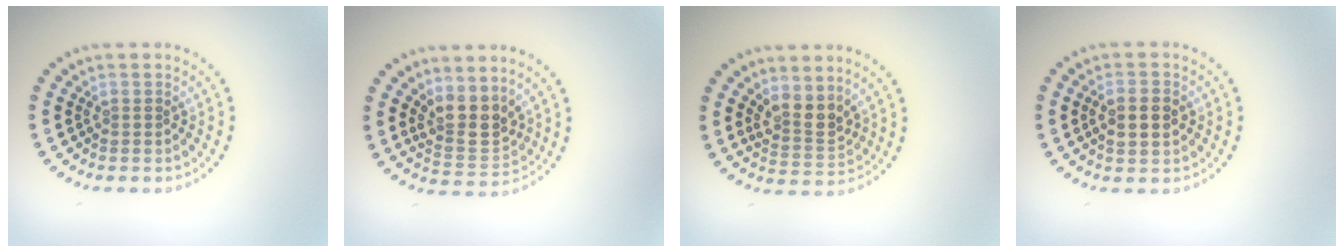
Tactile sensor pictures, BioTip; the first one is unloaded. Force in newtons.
{"total": 3.6, "press": 3.1, "slide": 1.9}
{"total": 2.8, "press": 2.4, "slide": 1.5}
{"total": 2.8, "press": 2.8, "slide": 0.3}